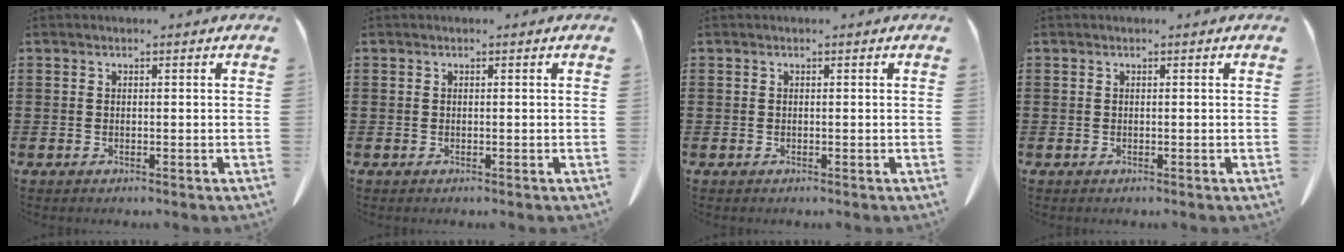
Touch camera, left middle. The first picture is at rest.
{"total": 0.0}
{"total": 0.0}
{"total": 0.0}